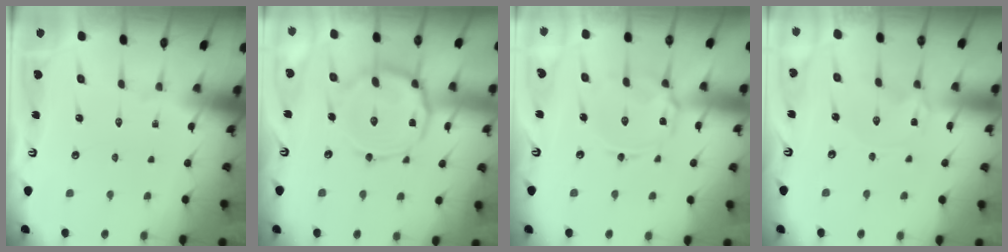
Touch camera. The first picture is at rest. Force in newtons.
{"total": 14.3, "press": 14.3, "slide": 0.9}
{"total": 7.0, "press": 7.0, "slide": 0.4}
{"total": 0.0}